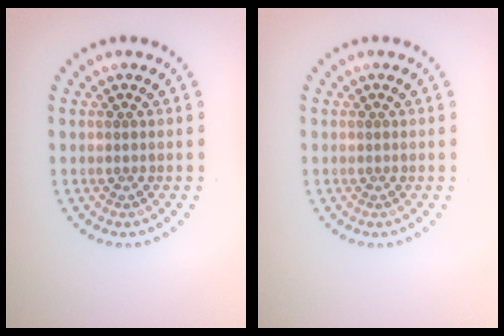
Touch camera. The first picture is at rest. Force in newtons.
{"total": 0.0}